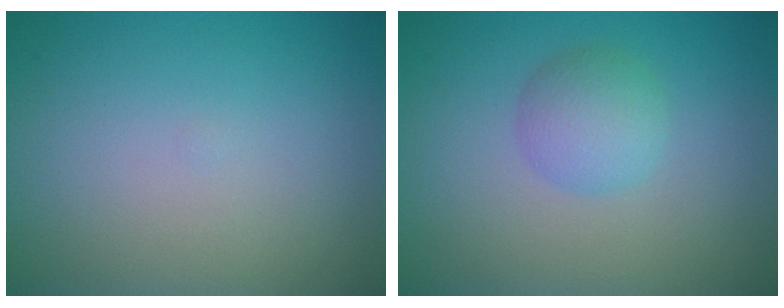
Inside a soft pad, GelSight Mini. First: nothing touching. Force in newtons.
{"total": 2.7, "press": 2.7, "slide": 0.0}